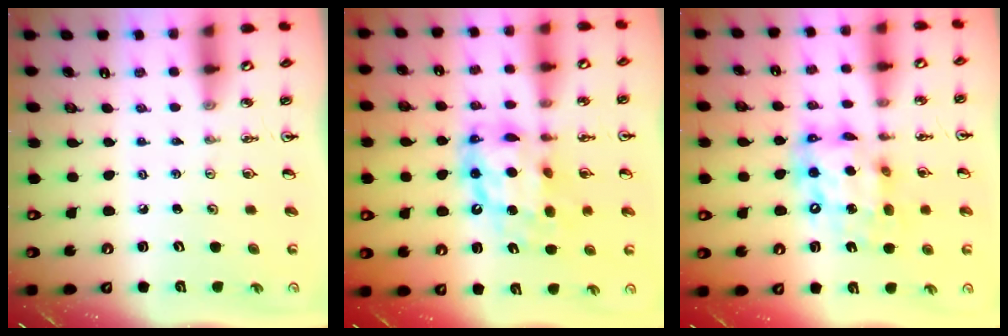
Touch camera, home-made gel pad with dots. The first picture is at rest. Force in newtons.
{"total": 13.5, "press": 13.4, "slide": 1.2}
{"total": 13.9, "press": 13.8, "slide": 1.2}